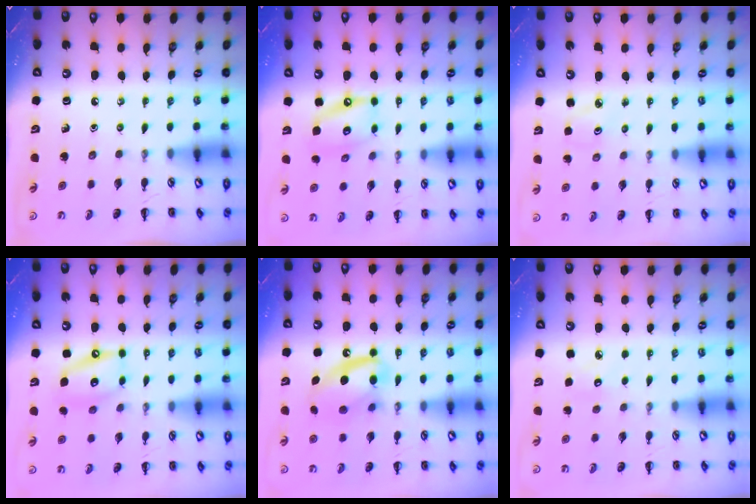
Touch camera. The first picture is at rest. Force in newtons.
{"total": 11.5, "press": 11.2, "slide": 2.2}
{"total": 2.1, "press": 2.0, "slide": 0.6}
{"total": 12.1, "press": 11.8, "slide": 2.8}
{"total": 14.6, "press": 14.5, "slide": 2.0}
{"total": 5.3, "press": 5.1, "slide": 1.4}